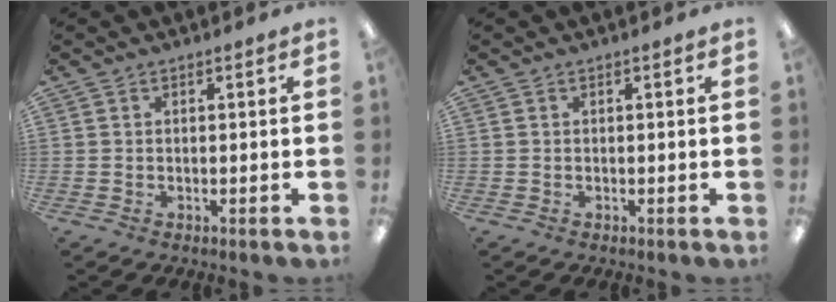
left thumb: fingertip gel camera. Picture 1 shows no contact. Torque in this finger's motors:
{"motor_torque": [-0.01, -0.01, 0.07, -0.07, 0.00]}